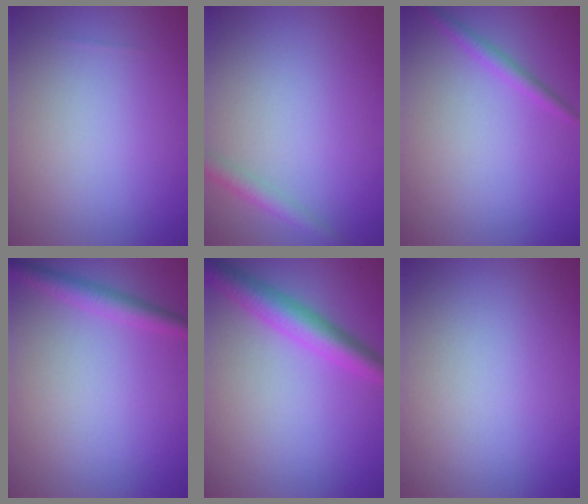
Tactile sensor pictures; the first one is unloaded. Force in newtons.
{"total": 1.8, "press": 1.8, "slide": 0.0}
{"total": 1.4, "press": 1.4, "slide": 0.0}
{"total": 2.3, "press": 2.3, "slide": 0.1}
{"total": 4.2, "press": 4.2, "slide": 0.1}
{"total": 0.0}